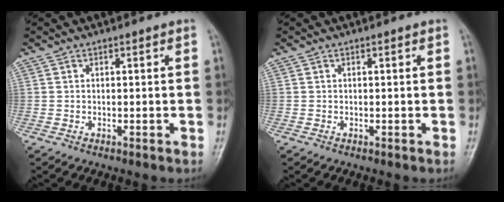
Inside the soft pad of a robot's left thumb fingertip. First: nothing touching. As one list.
[{"total": 0.0}]